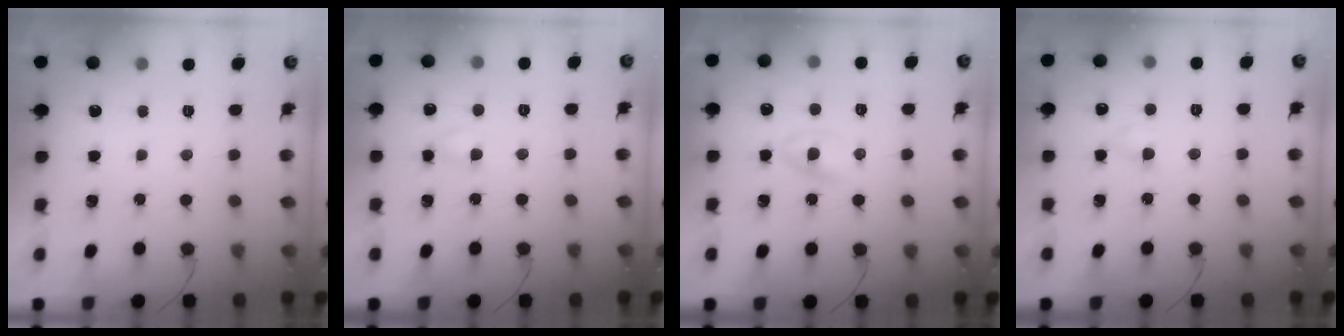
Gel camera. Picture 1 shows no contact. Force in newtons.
{"total": 3.2, "press": 2.9, "slide": 1.3}
{"total": 1.9, "press": 1.7, "slide": 0.8}
{"total": 2.8, "press": 2.6, "slide": 1.2}